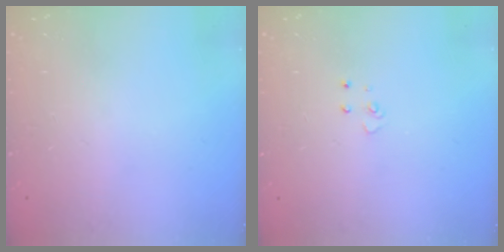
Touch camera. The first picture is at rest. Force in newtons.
{"total": 3.6, "press": 3.6, "slide": 0.4}